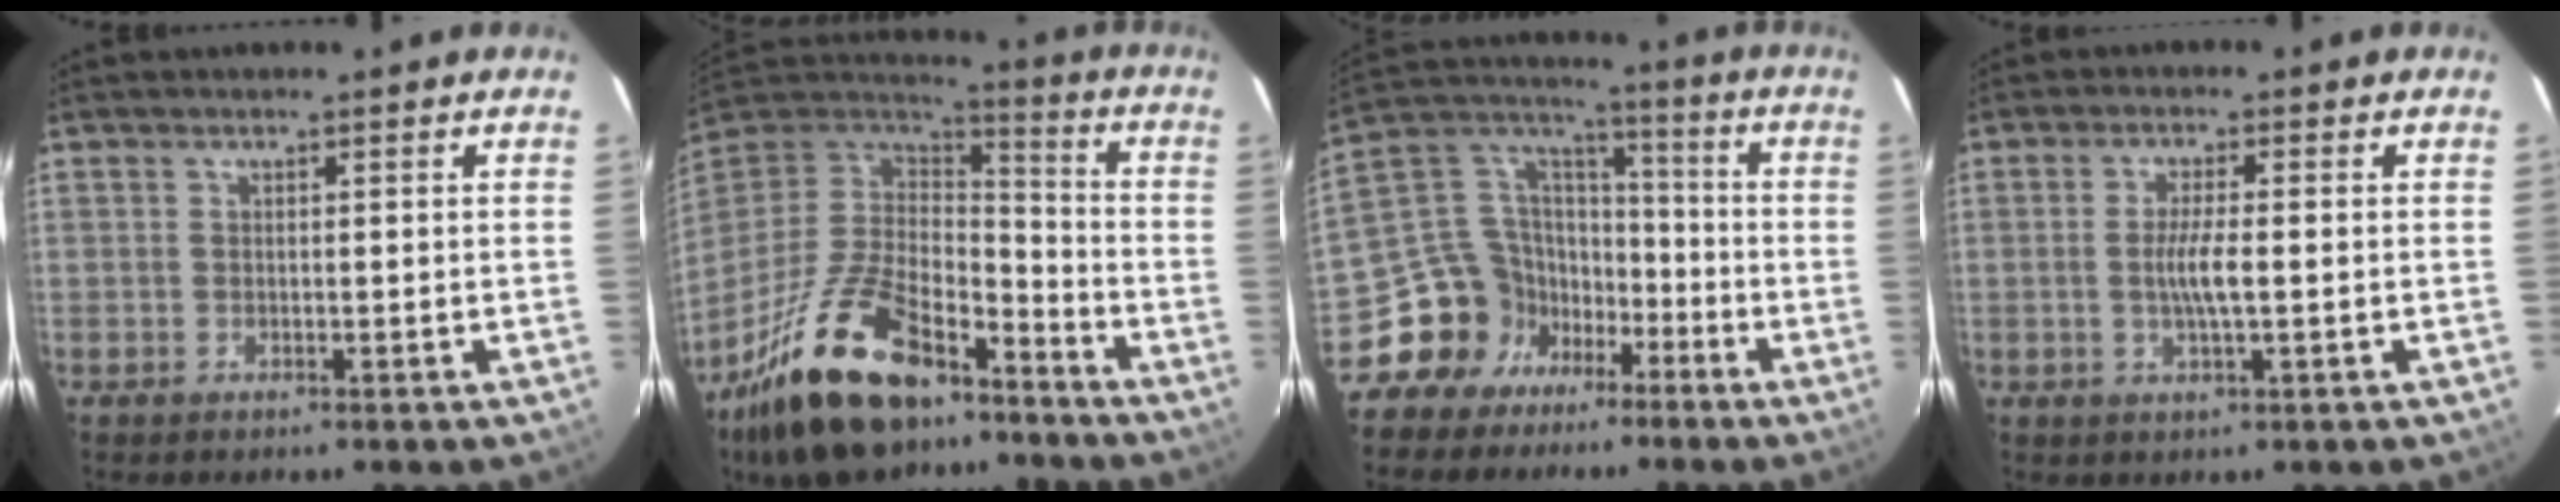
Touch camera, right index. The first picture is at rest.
{"total": 25.4, "force": [-16.8, 11.8, 14.9], "torque": [-0.309, -0.012, -0.278]}
{"total": 13.4, "force": [-8.3, 10.1, 2.9], "torque": [-0.073, 0.057, -0.142]}
{"total": 4.5, "force": [-0.6, 0.5, 4.4], "torque": [-0.082, -0.004, -0.009]}